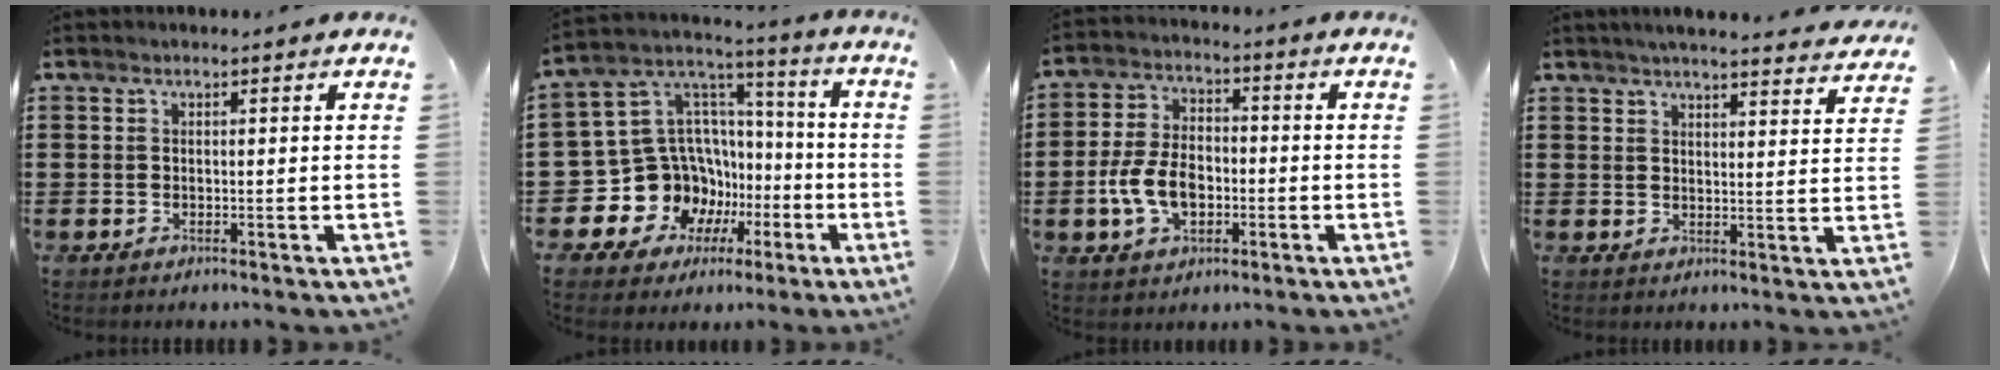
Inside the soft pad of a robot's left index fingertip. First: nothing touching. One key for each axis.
{"total": 13.1, "fx": -3.9, "fy": 12.1, "fz": 3.4, "tx": -0.119, "ty": -0.025, "tz": -0.040}
{"total": 8.3, "fx": -2.1, "fy": 5.1, "fz": 6.2, "tx": -0.150, "ty": 0.002, "tz": -0.047}
{"total": 3.8, "fx": 3.7, "fy": -0.4, "fz": 0.8, "tx": -0.031, "ty": -0.021, "tz": 0.063}